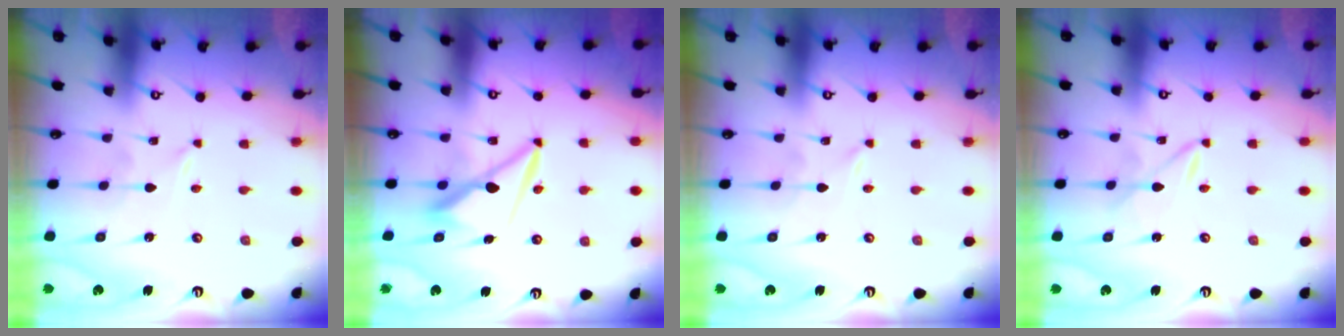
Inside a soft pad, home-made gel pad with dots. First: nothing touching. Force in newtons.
{"total": 9.7, "press": 9.6, "slide": 1.2}
{"total": 0.0}
{"total": 2.1, "press": 2.1, "slide": 0.3}